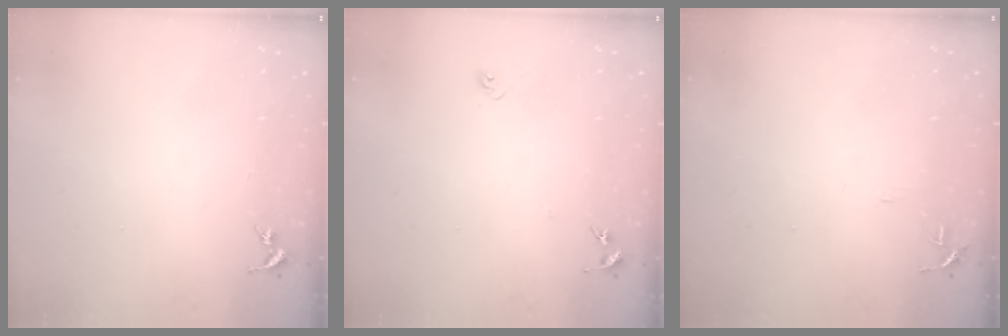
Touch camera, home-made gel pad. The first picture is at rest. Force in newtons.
{"total": 5.0, "press": 5.0, "slide": 0.7}
{"total": 4.7, "press": 4.7, "slide": 0.5}